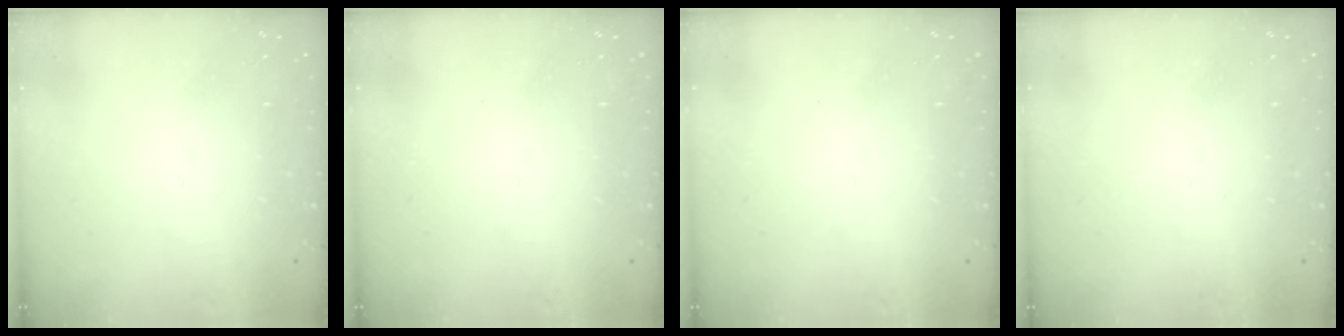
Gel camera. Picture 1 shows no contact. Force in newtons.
{"total": 0.0}
{"total": 0.0}
{"total": 2.2, "press": 2.1, "slide": 0.4}